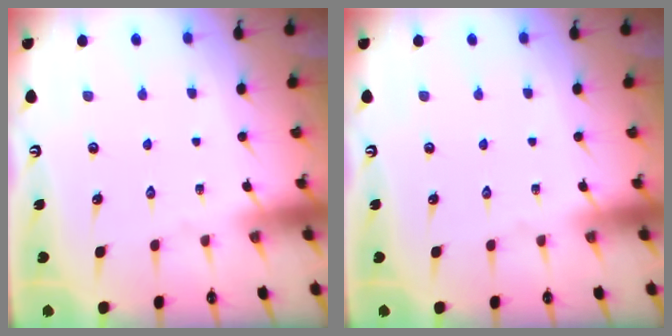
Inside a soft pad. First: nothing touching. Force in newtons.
{"total": 0.0}